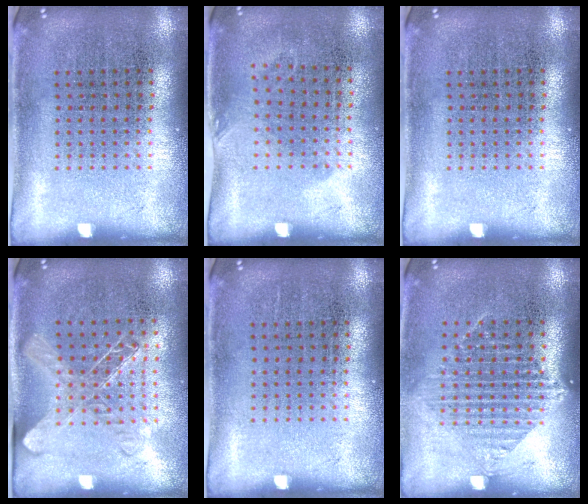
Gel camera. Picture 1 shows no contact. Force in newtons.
{"total": 0.8, "press": 0.6, "slide": 0.5}
{"total": 0.0}
{"total": 1.3, "press": 1.2, "slide": 0.7}
{"total": 0.0}
{"total": 1.4, "press": 1.2, "slide": 0.7}